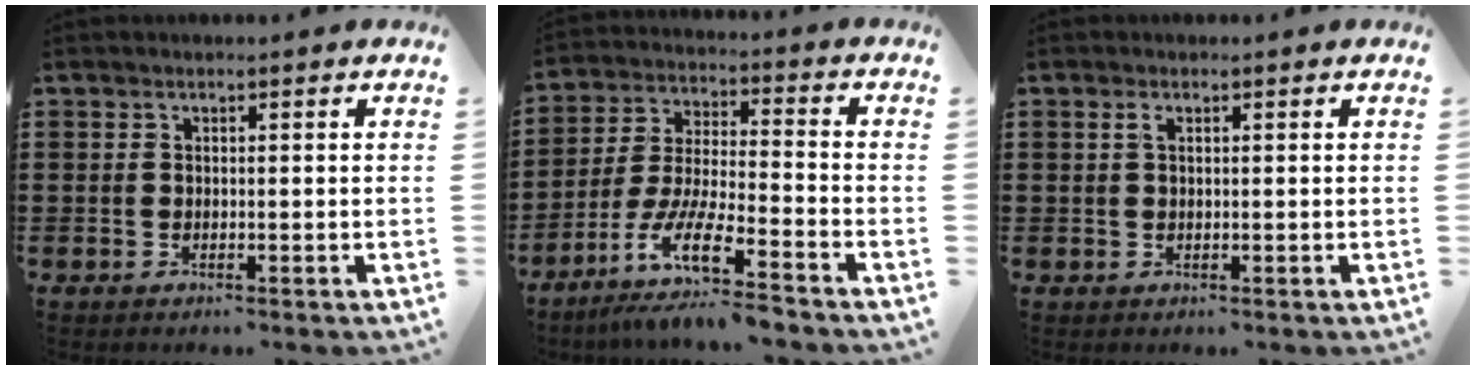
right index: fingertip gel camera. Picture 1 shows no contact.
{"total": 10.7, "force": [-8.1, 1.0, 6.9], "torque": [-0.155, -0.004, -0.165]}
{"total": 1.0, "force": [0.3, 0.5, 0.8], "torque": [-0.018, 0.004, 0.004]}